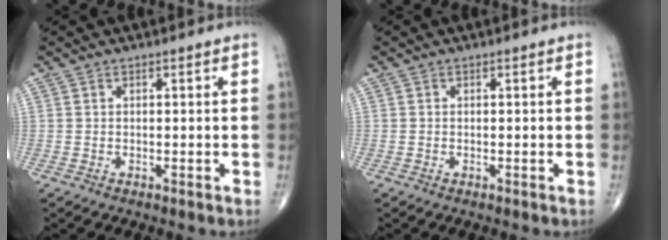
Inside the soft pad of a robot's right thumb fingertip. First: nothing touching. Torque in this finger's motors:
{"motor_torque": [-0.01, -0.05, 0.20, 0.09, -0.01]}